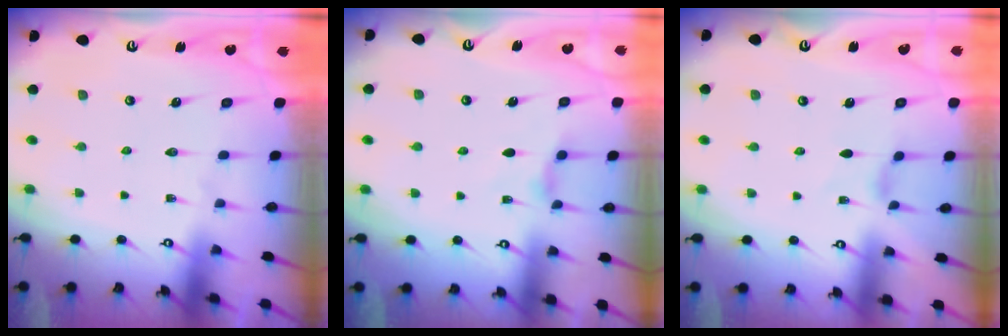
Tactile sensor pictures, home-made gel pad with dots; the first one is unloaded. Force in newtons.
{"total": 2.6, "press": 2.5, "slide": 0.5}
{"total": 1.2, "press": 1.2, "slide": 0.4}